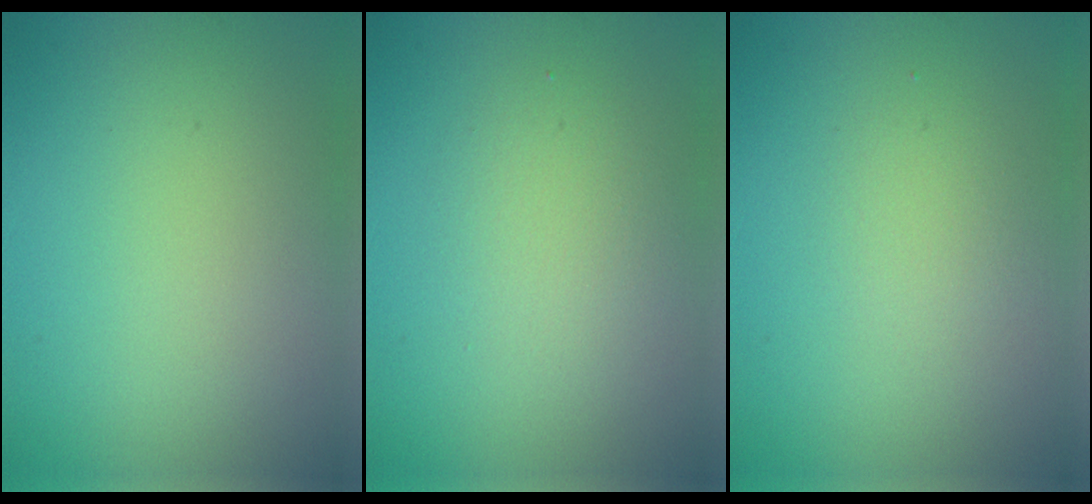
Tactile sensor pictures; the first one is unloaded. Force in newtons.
{"total": 2.4, "press": 2.4, "slide": 0.1}
{"total": 1.3, "press": 1.3, "slide": 0.1}